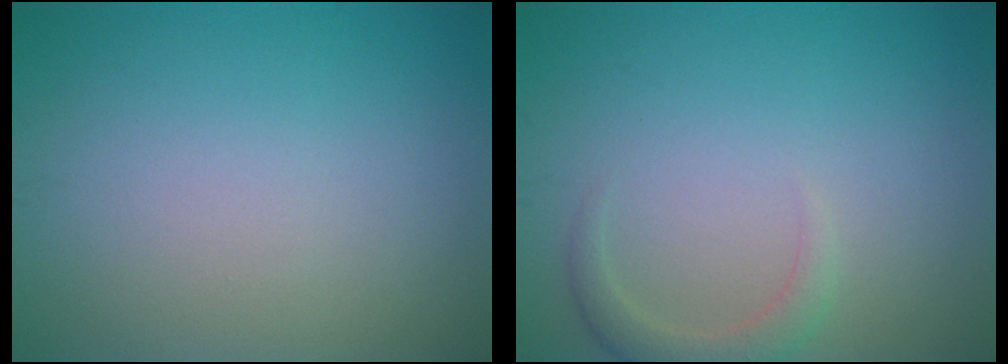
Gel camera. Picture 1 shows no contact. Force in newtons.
{"total": 2.0, "press": 2.0, "slide": 0.3}